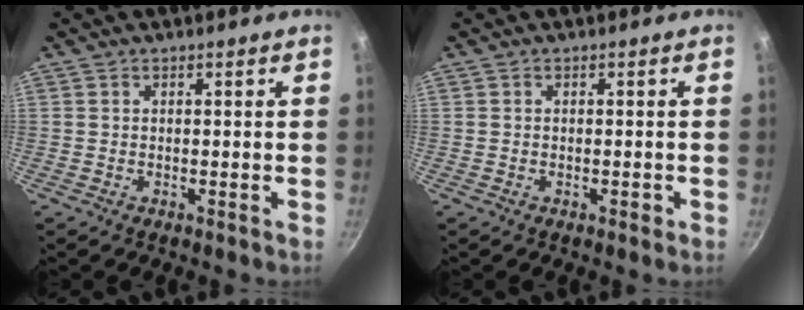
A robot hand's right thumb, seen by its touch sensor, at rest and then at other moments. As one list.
[{"total": 0.9, "force": [-0.4, 0.6, 0.6], "torque": [-0.006, 0.005, -0.006]}]